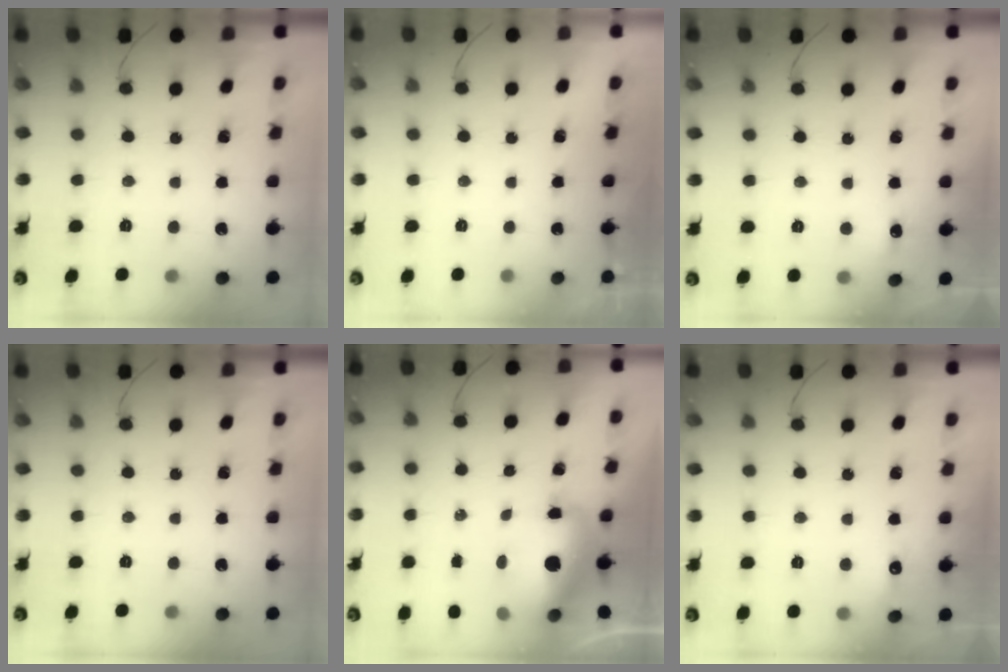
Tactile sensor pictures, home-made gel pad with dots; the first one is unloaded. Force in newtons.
{"total": 1.8, "press": 0.1, "slide": 1.8}
{"total": 5.8, "press": 5.6, "slide": 1.6}
{"total": 0.0}
{"total": 12.2, "press": 11.8, "slide": 2.9}
{"total": 5.7, "press": 5.5, "slide": 1.7}